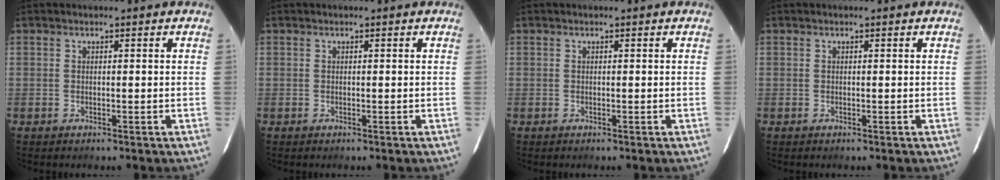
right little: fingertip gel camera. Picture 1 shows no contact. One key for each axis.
{"total": 0.0}
{"total": 0.0}
{"total": 0.0}